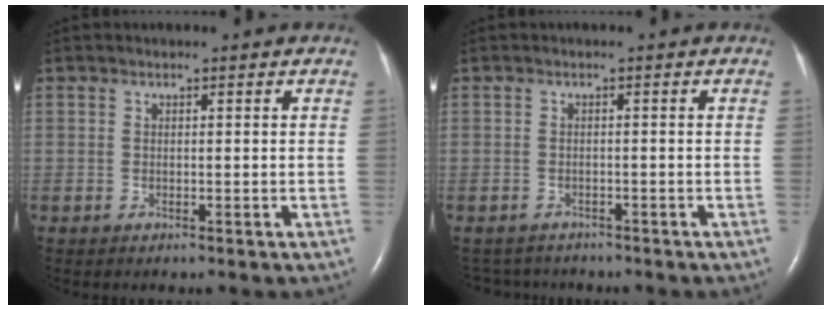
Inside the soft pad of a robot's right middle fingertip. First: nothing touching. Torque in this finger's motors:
{"motor_torque": [-0.28, -0.04, -0.12, -0.02]}